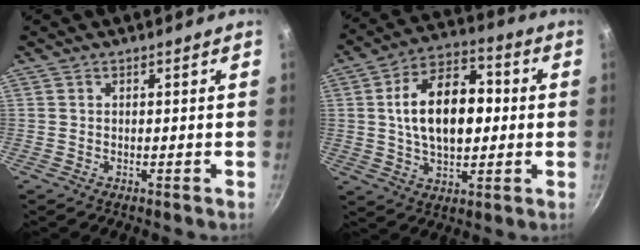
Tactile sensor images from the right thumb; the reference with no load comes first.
{"total": 16.3, "force": [1.4, 9.5, 13.2], "torque": [-0.196, 0.019, 0.018]}